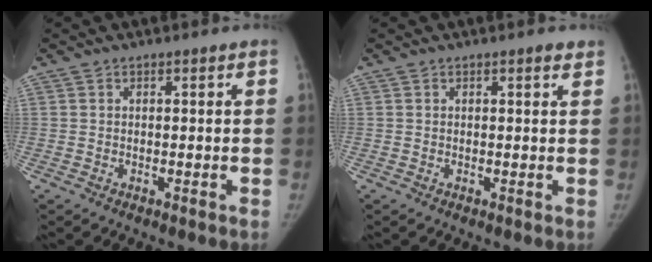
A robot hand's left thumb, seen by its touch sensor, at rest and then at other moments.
{"total": 1.1, "force": [0.8, 0.2, 0.8], "torque": [-0.009, -0.004, 0.011]}